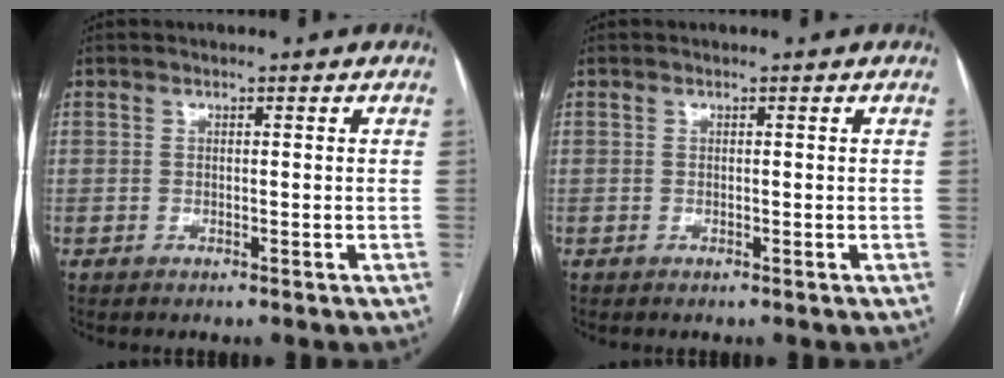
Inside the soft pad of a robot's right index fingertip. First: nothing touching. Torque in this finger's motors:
{"motor_torque": [0.00, 0.00, 0.00, 0.00]}